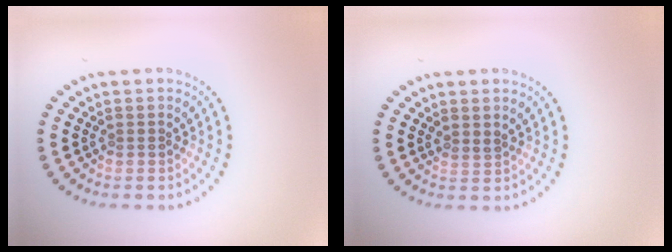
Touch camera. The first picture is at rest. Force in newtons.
{"total": 0.6, "press": 0.3, "slide": 0.6}